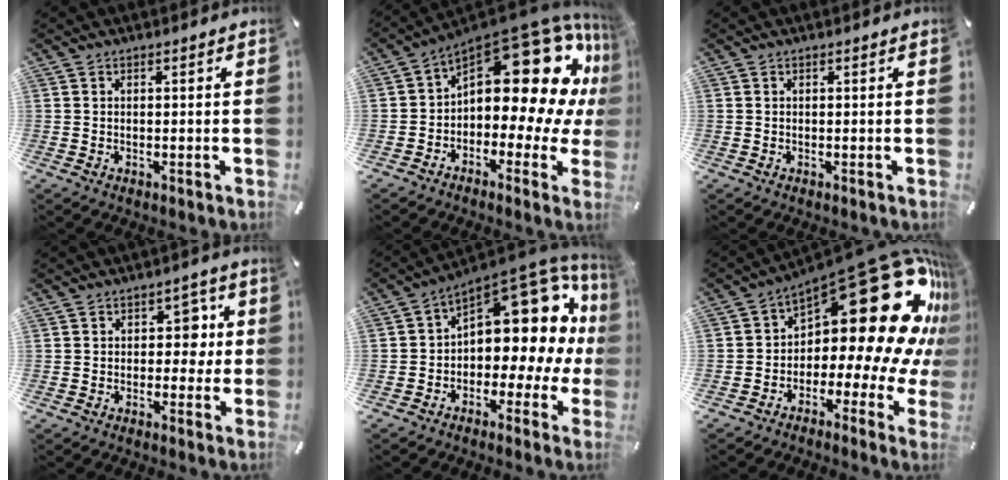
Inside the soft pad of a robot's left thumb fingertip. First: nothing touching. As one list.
[{"total": 21.9, "force": [8.7, 10.7, 17.0], "torque": [-0.233, -0.077, 0.147]}, {"total": 0.0}, {"total": 6.2, "force": [0.7, 4.8, 3.8], "torque": [-0.036, -0.002, 0.001]}, {"total": 14.6, "force": [7.0, 8.5, 9.6], "torque": [-0.115, -0.082, 0.115]}, {"total": 30.4, "force": [10.2, 14.8, 24.5], "torque": [-0.341, -0.096, 0.192]}]